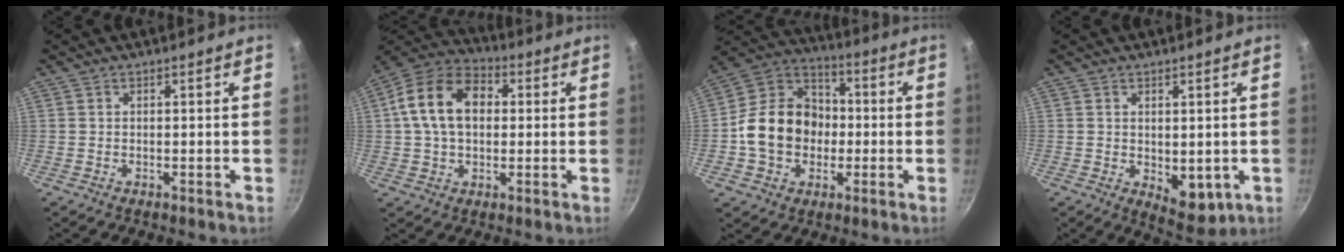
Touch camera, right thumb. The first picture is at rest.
{"total": 15.0, "force": [2.2, 10.4, 10.6], "torque": [-0.160, 0.025, 0.020]}
{"total": 16.4, "force": [-1.7, 13.4, 9.2], "torque": [-0.126, 0.039, -0.042]}
{"total": 6.6, "force": [-0.5, 4.0, 5.3], "torque": [-0.056, -0.018, 0.005]}